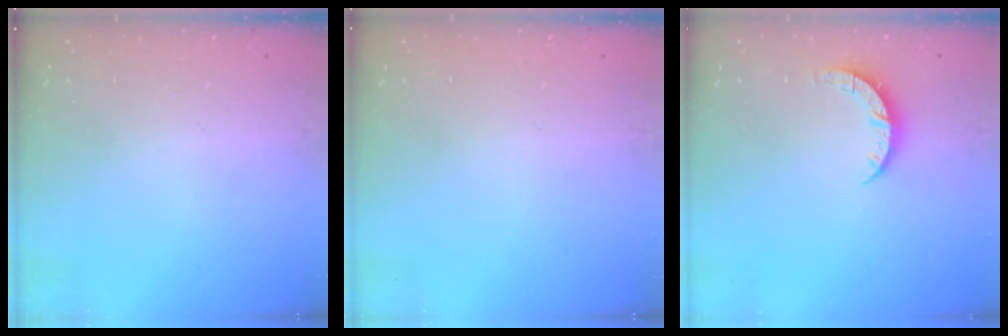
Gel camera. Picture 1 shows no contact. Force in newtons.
{"total": 2.6, "press": 2.6, "slide": 0.2}
{"total": 4.4, "press": 4.4, "slide": 0.3}